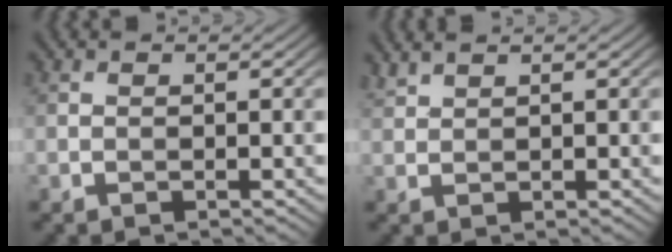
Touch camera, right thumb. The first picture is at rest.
{"total": 1.5, "force": [1.4, 0.1, 0.5], "torque": [-0.019, 0.005, 0.035]}